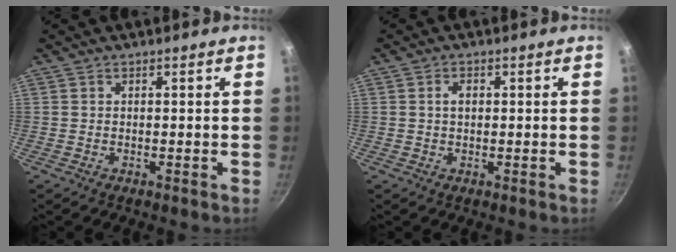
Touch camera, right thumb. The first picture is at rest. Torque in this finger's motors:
{"motor_torque": [-0.17, 0.35, 0.30, 0.07, -0.02]}